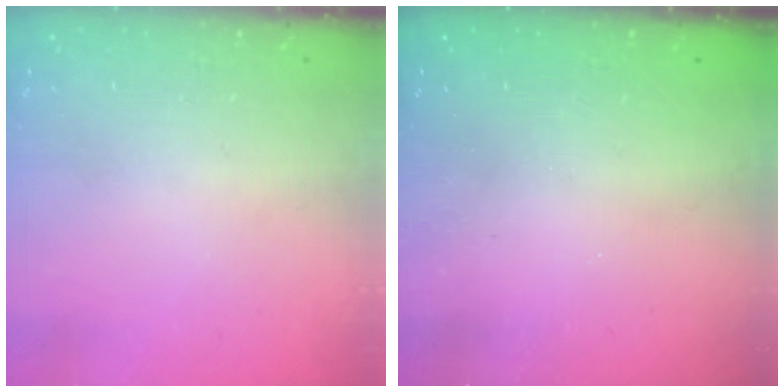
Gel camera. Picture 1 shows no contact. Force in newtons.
{"total": 2.3, "press": 2.1, "slide": 0.8}